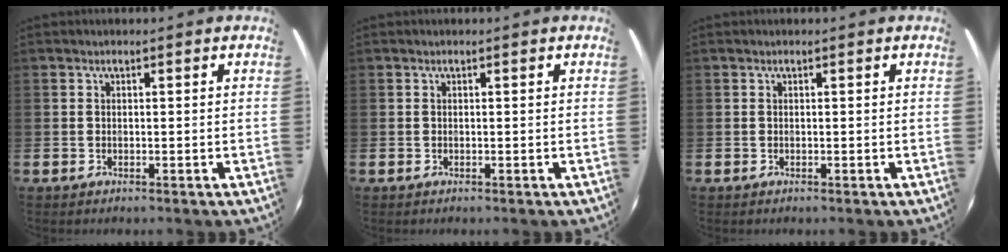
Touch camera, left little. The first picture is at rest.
{"total": 0.0}
{"total": 0.0}